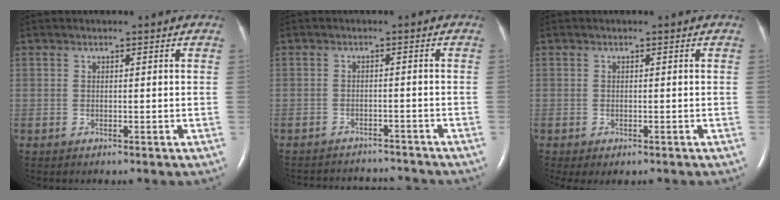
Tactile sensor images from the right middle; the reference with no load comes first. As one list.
[{"total": 10.1, "force": [-9.8, 2.0, 1.8], "torque": [-0.036, 0.007, -0.122]}, {"total": 2.2, "force": [-1.5, 1.0, 1.2], "torque": [-0.017, -0.005, -0.018]}]